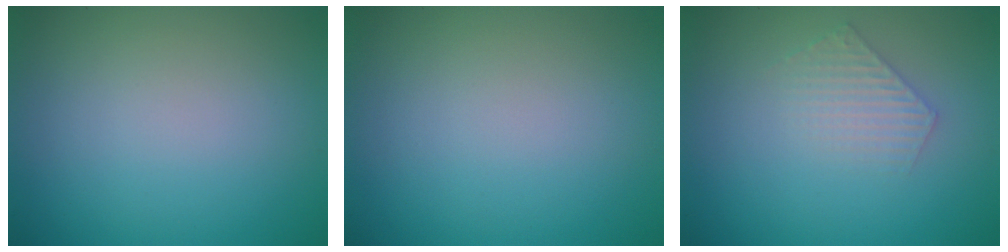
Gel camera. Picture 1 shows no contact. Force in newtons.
{"total": 0.0}
{"total": 1.9, "press": 1.9, "slide": 0.3}